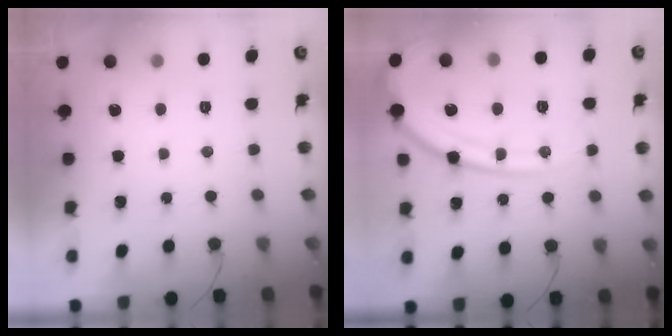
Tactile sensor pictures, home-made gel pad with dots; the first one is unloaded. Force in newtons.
{"total": 16.3, "press": 16.2, "slide": 1.9}